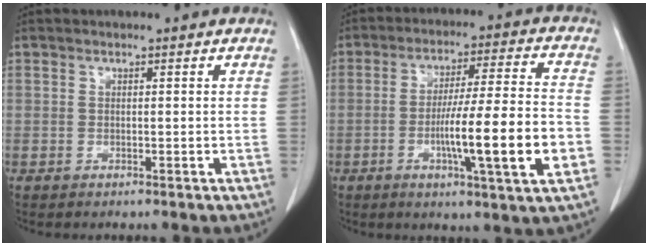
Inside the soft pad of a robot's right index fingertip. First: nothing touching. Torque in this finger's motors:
{"motor_torque": [1.96, -0.18, 1.02, 0.21]}